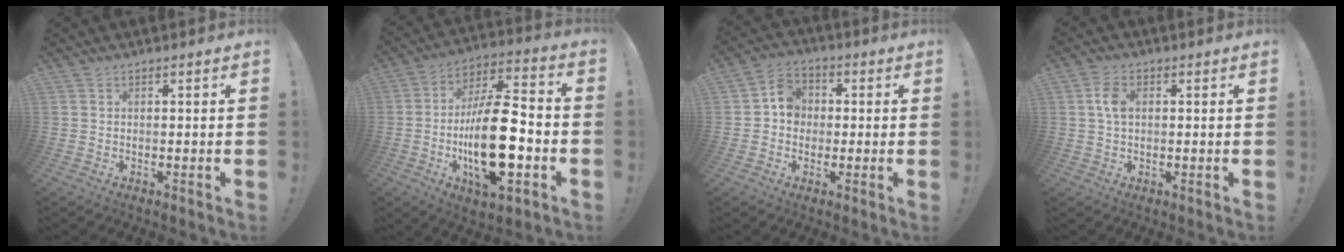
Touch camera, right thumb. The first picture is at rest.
{"total": 23.2, "force": [-5.2, 9.3, 20.6], "torque": [-0.369, 0.018, -0.080]}
{"total": 7.9, "force": [0.0, 7.2, 3.2], "torque": [-0.035, 0.013, 0.005]}
{"total": 5.2, "force": [0.9, 3.3, 4.0], "torque": [-0.067, 0.002, 0.012]}